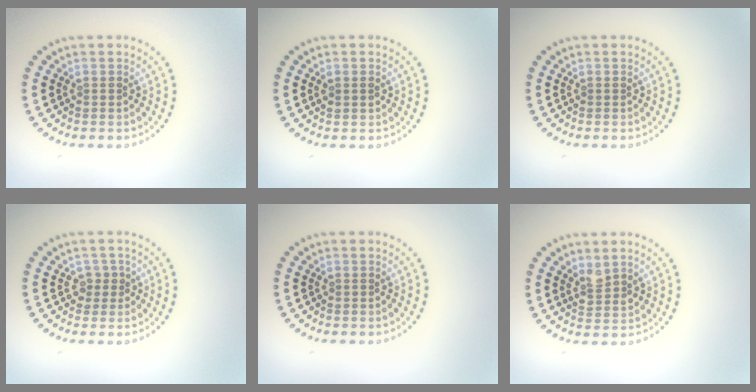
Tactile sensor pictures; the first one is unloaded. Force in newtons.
{"total": 0.8, "press": 0.8, "slide": 0.1}
{"total": 0.0}
{"total": 1.4, "press": 1.0, "slide": 1.0}
{"total": 0.0}
{"total": 1.7, "press": 1.4, "slide": 0.9}